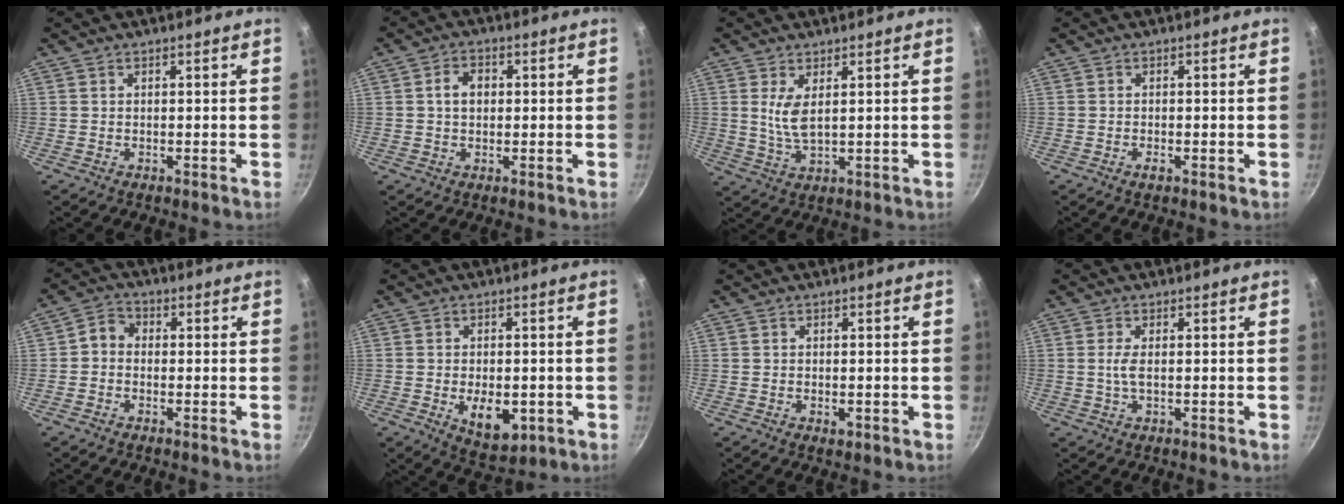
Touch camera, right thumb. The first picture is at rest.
{"total": 4.3, "force": [0.5, 3.2, 2.8], "torque": [-0.032, 0.010, 0.003]}
{"total": 5.1, "force": [1.5, 2.0, 4.4], "torque": [-0.085, -0.017, 0.035]}
{"total": 1.1, "force": [-0.6, 0.2, 0.9], "torque": [-0.020, 0.000, -0.012]}
{"total": 3.4, "force": [-0.7, 2.8, 1.8], "torque": [-0.027, 0.017, -0.029]}
{"total": 8.8, "force": [-2.2, 5.0, 6.9], "torque": [-0.081, -0.006, -0.017]}
{"total": 1.6, "force": [-0.6, 0.8, 1.2], "torque": [-0.018, -0.002, -0.007]}
{"total": 2.5, "force": [0.1, 0.9, 2.3], "torque": [-0.055, 0.000, 0.001]}